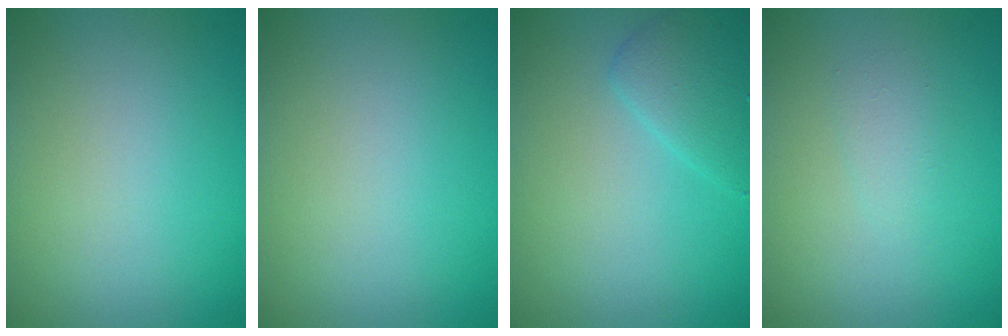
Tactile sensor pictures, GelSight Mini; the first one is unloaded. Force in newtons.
{"total": 0.0}
{"total": 2.8, "press": 2.8, "slide": 0.1}
{"total": 1.0, "press": 1.0, "slide": 0.0}